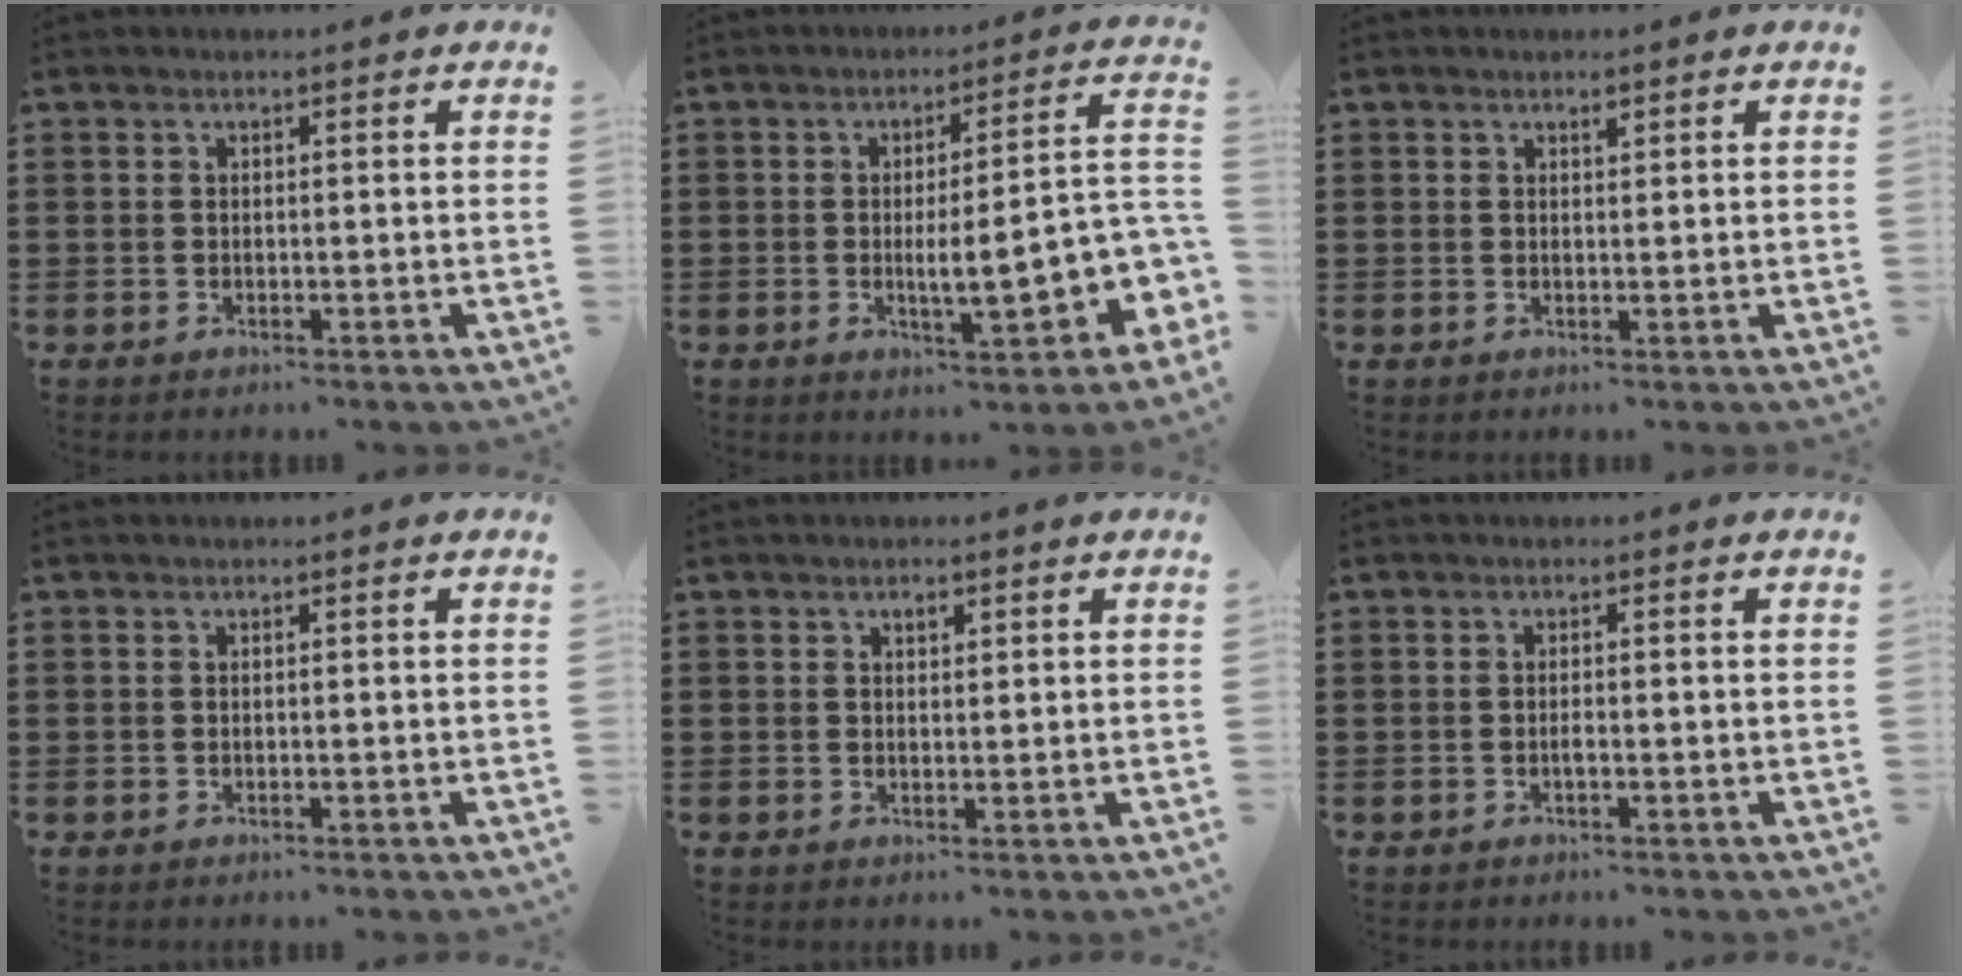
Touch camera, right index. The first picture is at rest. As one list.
[{"total": 9.9, "force": [-2.2, 2.4, 9.3], "torque": [-0.122, -0.015, -0.039]}, {"total": 0.8, "force": [0.6, 0.3, 0.3], "torque": [-0.008, 0.000, 0.012]}, {"total": 0.0}, {"total": 1.1, "force": [0.6, 0.6, 0.6], "torque": [-0.014, 0.004, 0.011]}, {"total": 0.9, "force": [-0.4, 0.0, 0.8], "torque": [-0.017, -0.004, -0.006]}]